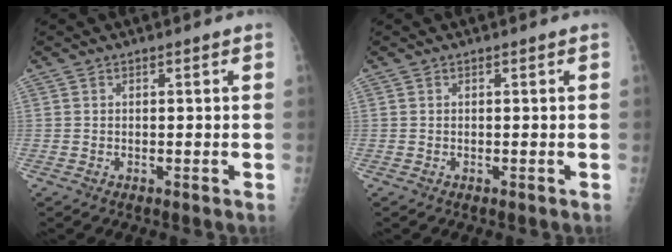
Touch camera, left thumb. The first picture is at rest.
{"total": 0.0}